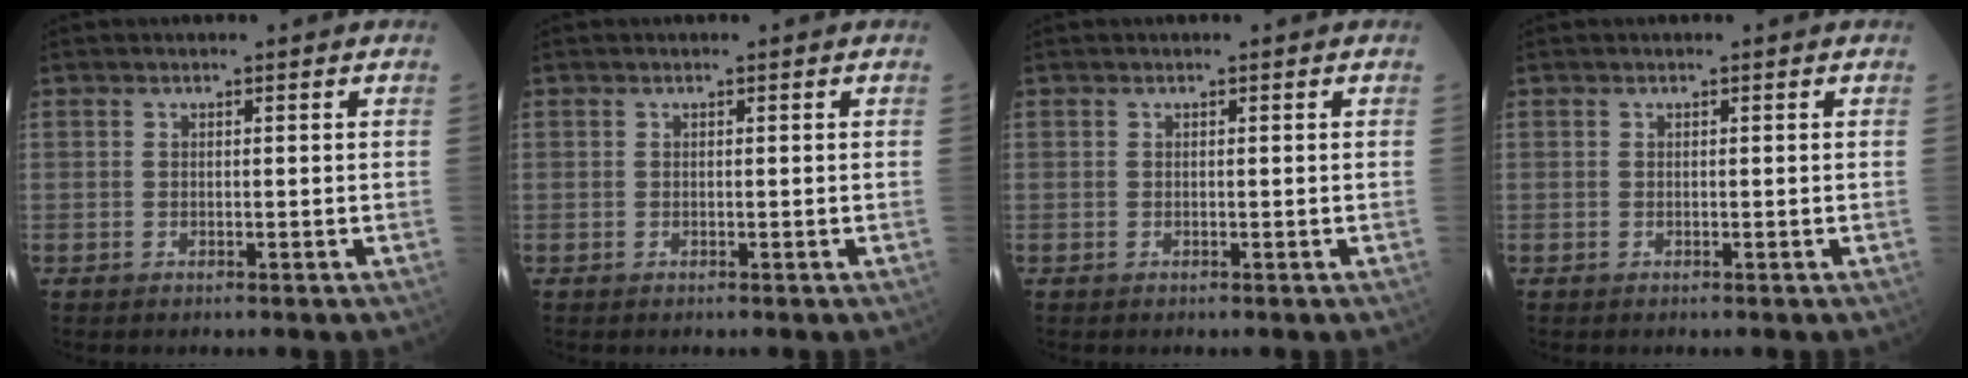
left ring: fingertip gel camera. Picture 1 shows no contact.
{"total": 0.0}
{"total": 0.0}
{"total": 0.0}